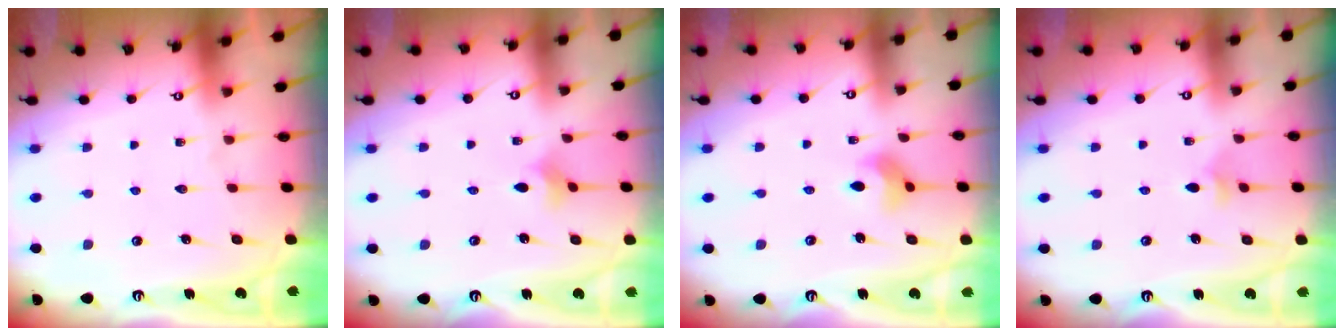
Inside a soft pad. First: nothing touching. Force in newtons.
{"total": 2.9, "press": 2.9, "slide": 0.5}
{"total": 7.5, "press": 7.3, "slide": 2.1}
{"total": 2.9, "press": 2.8, "slide": 0.9}